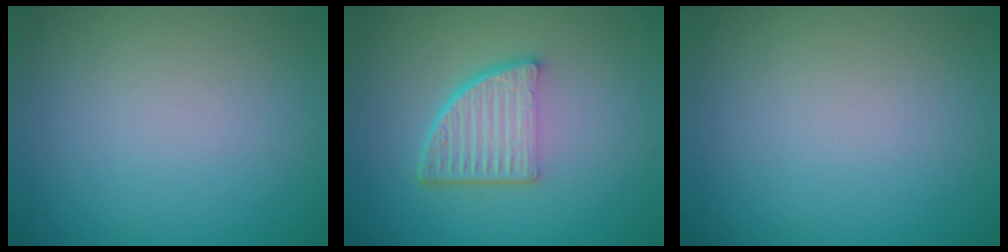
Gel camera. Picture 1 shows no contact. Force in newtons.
{"total": 5.2, "press": 3.6, "slide": 3.7}
{"total": 0.0}